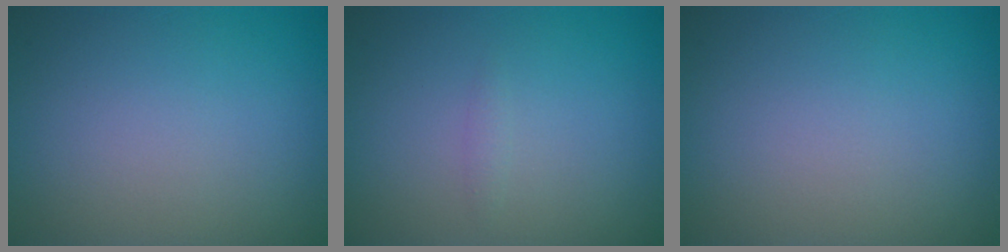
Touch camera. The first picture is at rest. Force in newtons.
{"total": 0.6, "press": 0.6, "slide": 0.0}
{"total": 0.0}